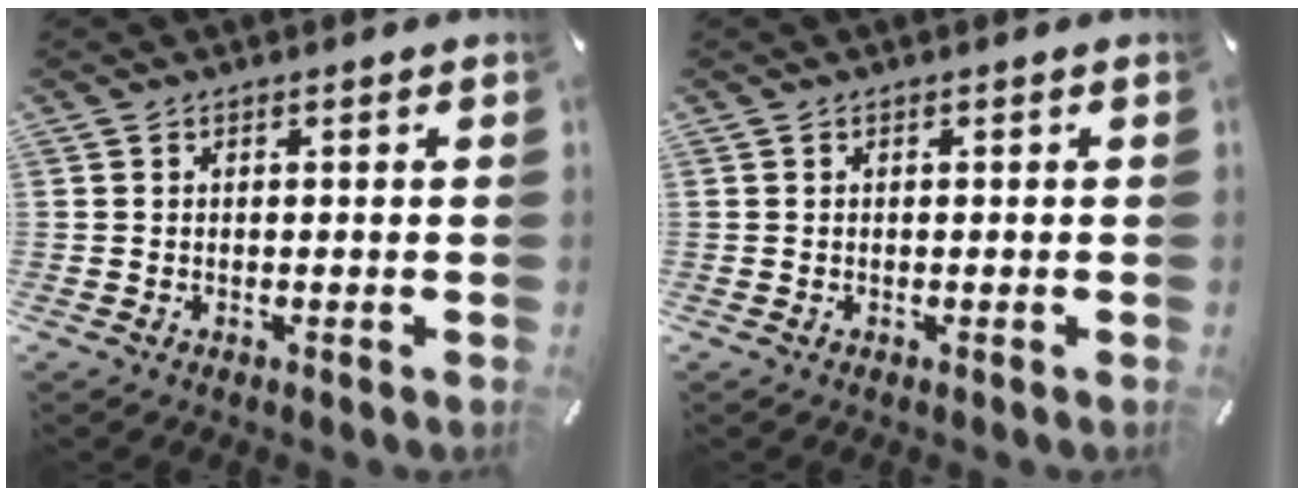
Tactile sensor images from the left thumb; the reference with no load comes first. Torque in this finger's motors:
{"motor_torque": [0.00, 0.00, -0.01, 0.01, 0.00]}